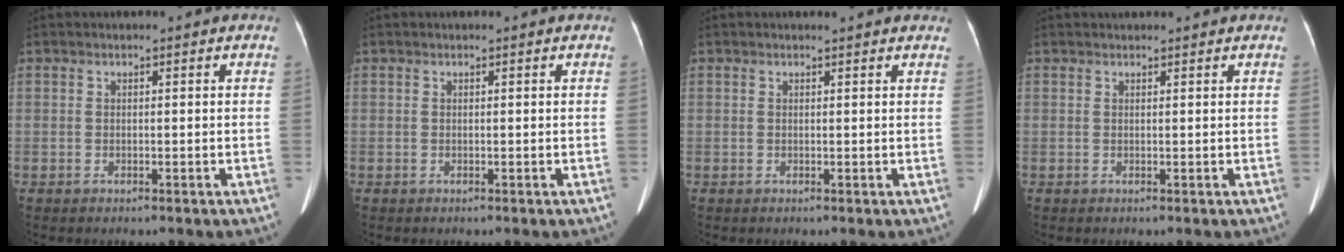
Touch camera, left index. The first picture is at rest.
{"total": 0.7, "force": [0.7, 0.0, 0.3], "torque": [-0.003, 0.011, 0.012]}
{"total": 4.3, "force": [4.0, 0.5, 1.5], "torque": [-0.018, 0.014, 0.037]}
{"total": 3.2, "force": [3.1, 0.3, 0.8], "torque": [-0.009, 0.029, 0.041]}